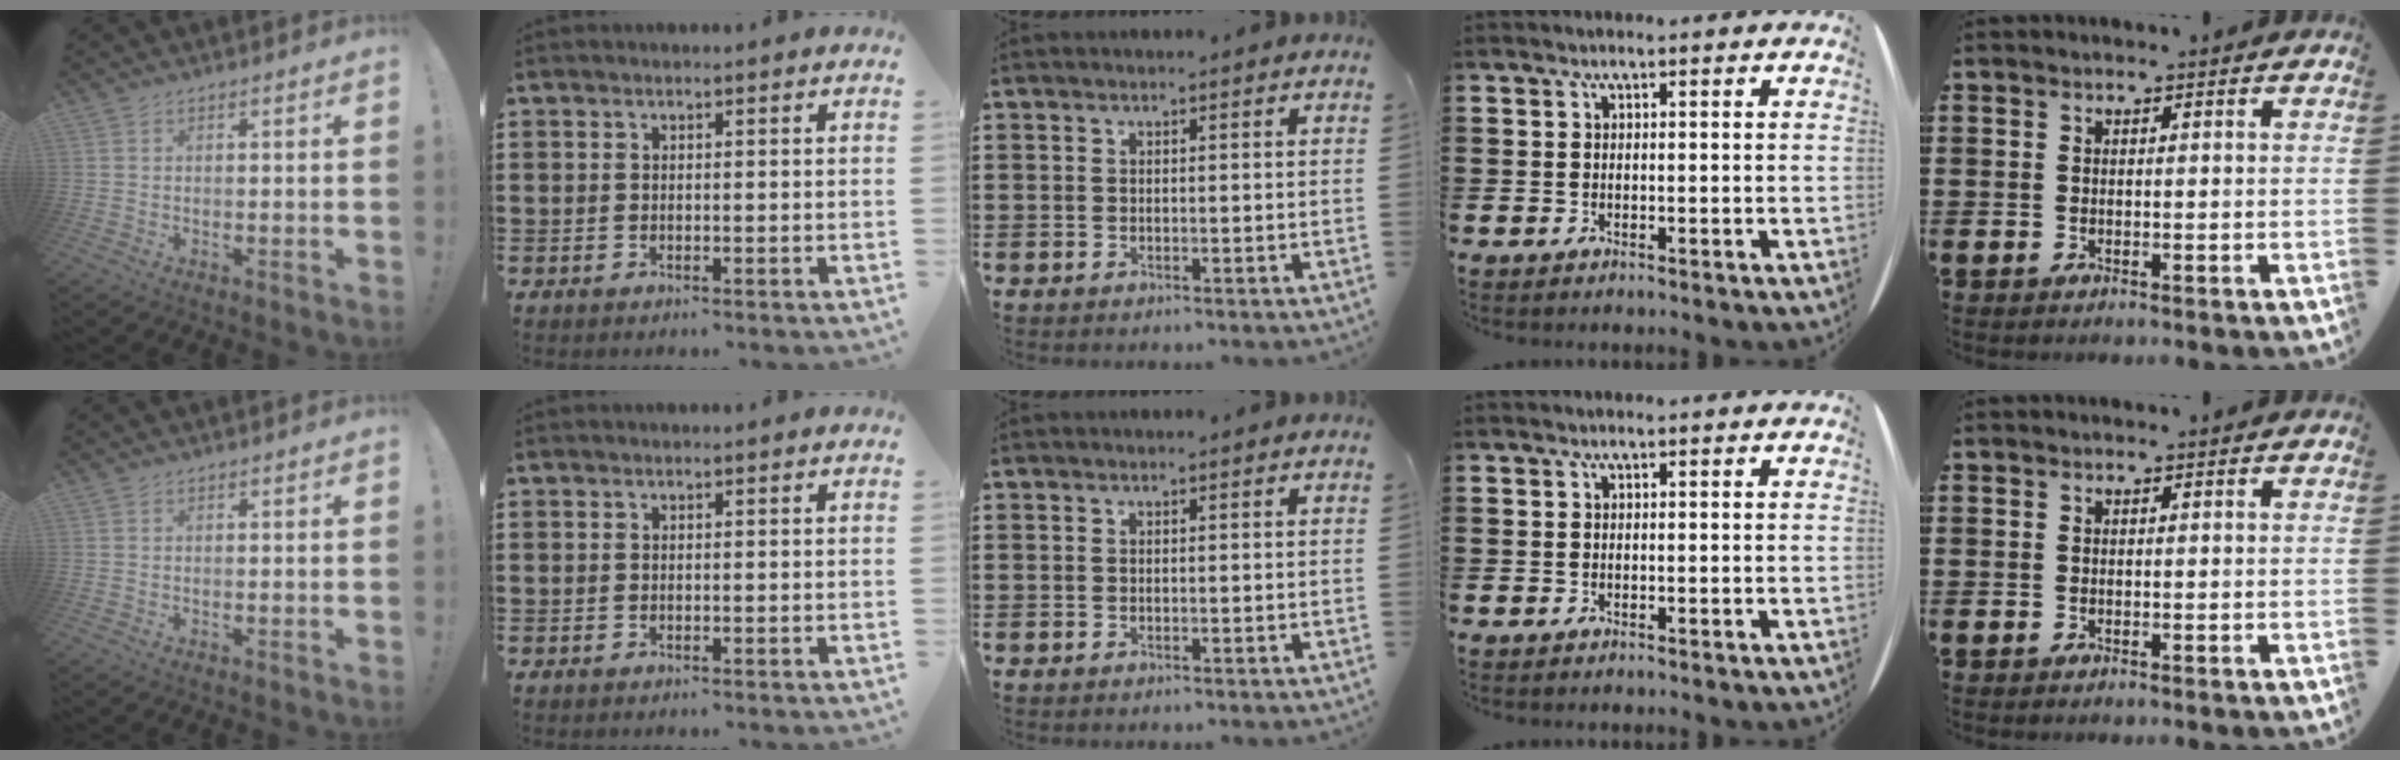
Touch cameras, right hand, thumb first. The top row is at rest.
{}